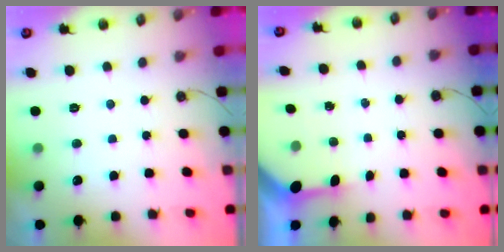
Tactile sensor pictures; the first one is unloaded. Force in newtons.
{"total": 3.1, "press": 3.1, "slide": 0.3}